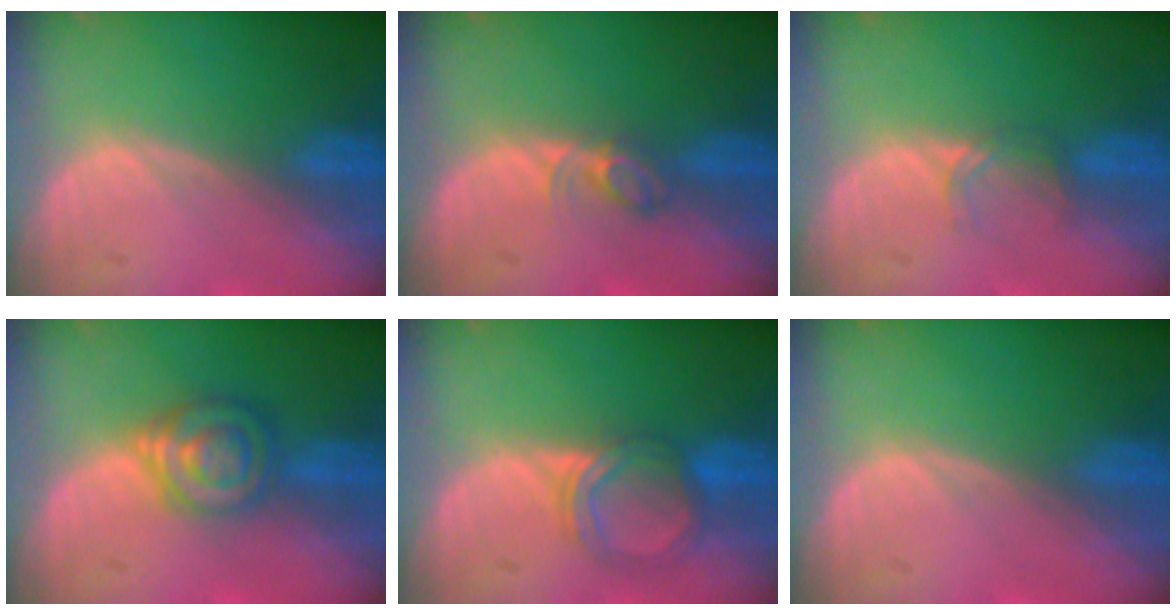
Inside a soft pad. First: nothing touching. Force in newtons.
{"total": 2.5, "press": 2.5, "slide": 0.4}
{"total": 1.9, "press": 1.9, "slide": 0.3}
{"total": 6.5, "press": 5.8, "slide": 3.0}
{"total": 4.7, "press": 4.4, "slide": 1.7}
{"total": 0.0}